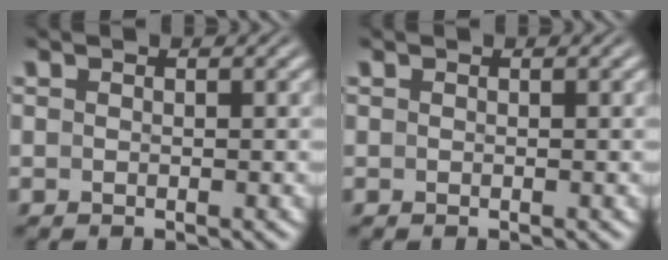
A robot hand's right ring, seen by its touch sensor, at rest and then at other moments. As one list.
[{"total": 0.0}]